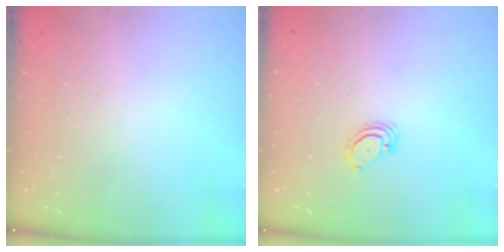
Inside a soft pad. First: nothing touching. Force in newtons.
{"total": 3.5, "press": 3.5, "slide": 0.3}